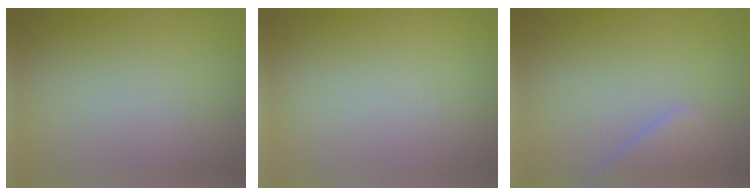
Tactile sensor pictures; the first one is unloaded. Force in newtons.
{"total": 0.0}
{"total": 2.8, "press": 2.8, "slide": 0.2}